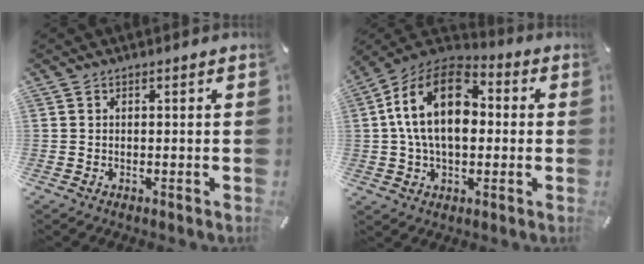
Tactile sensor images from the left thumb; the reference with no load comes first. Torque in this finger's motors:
{"motor_torque": [1.41, 3.00, 1.65, -1.12, 0.47]}